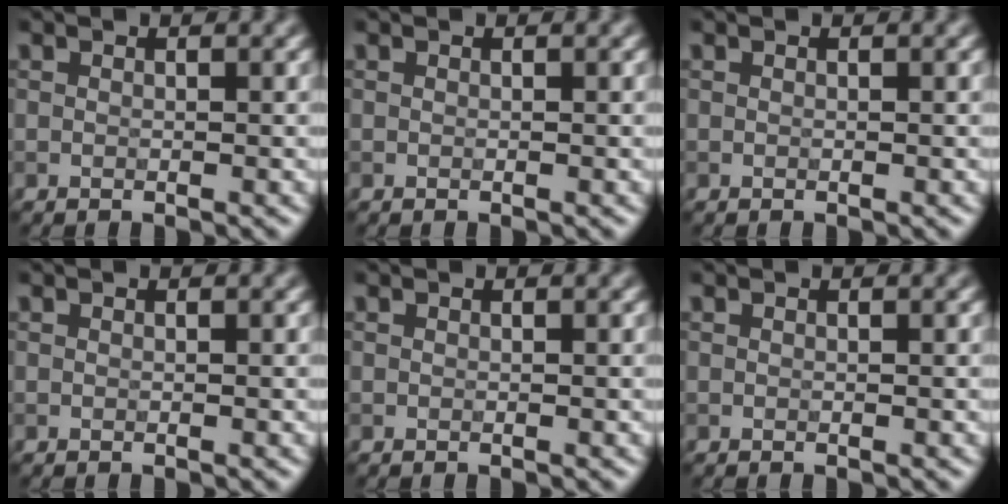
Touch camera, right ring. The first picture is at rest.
{"total": 0.0}
{"total": 0.0}
{"total": 0.0}
{"total": 0.0}
{"total": 0.0}